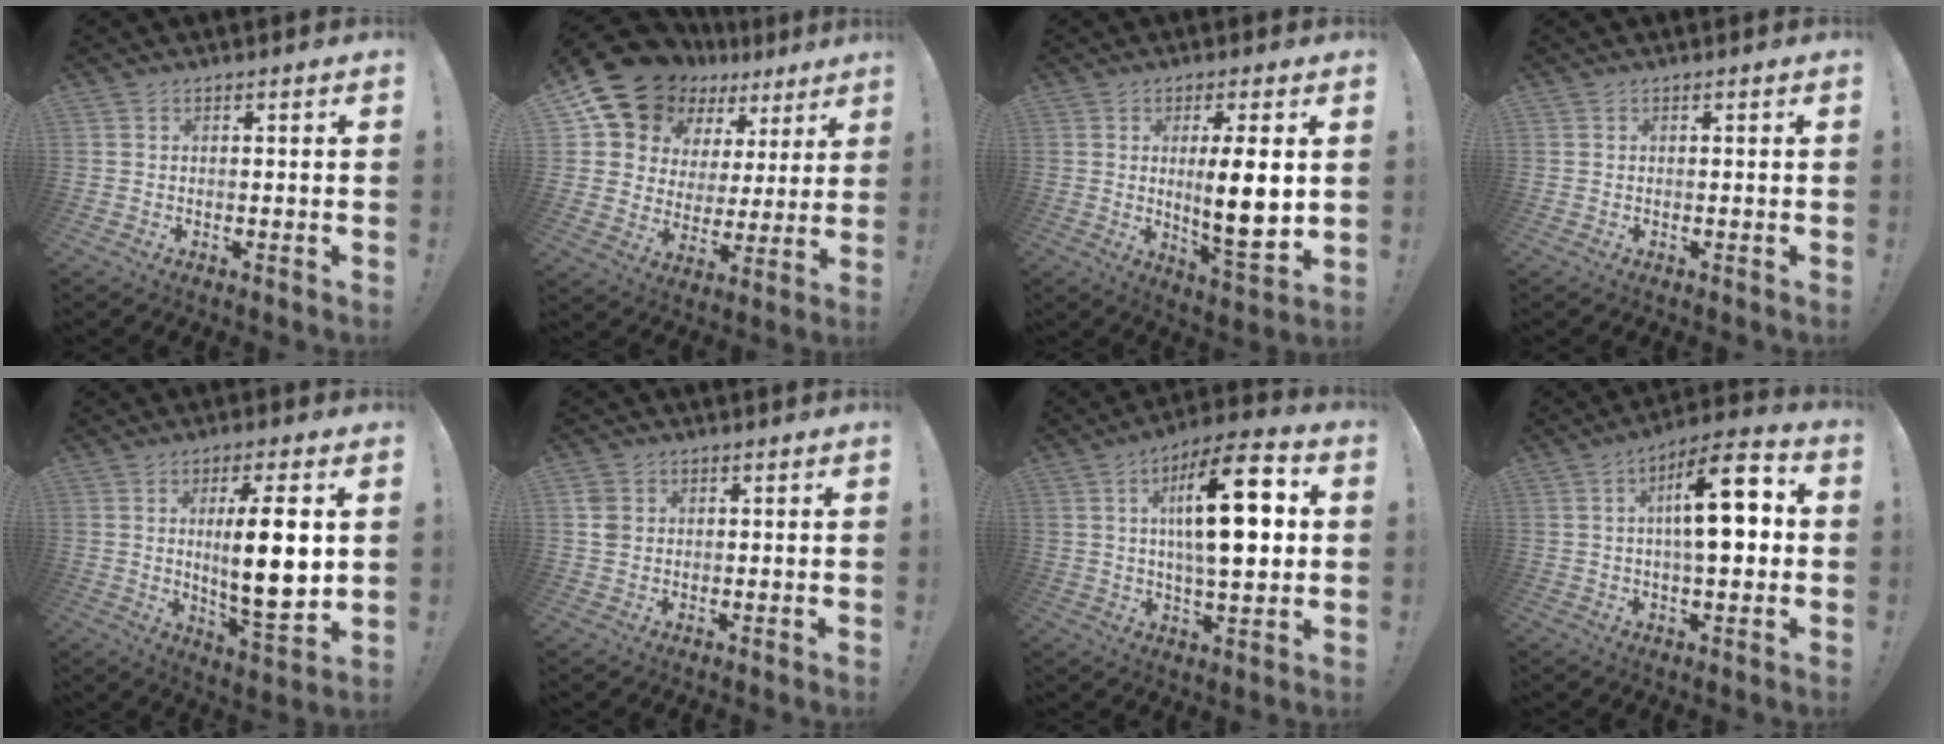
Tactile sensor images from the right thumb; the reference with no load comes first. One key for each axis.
{"total": 16.7, "fx": 12.9, "fy": 9.2, "fz": 5.2, "tx": -0.101, "ty": -0.089, "tz": 0.250}
{"total": 12.1, "fx": 1.4, "fy": 2.0, "fz": 11.8, "tx": -0.190, "ty": -0.020, "tz": 0.017}
{"total": 0.0}
{"total": 15.2, "fx": 2.3, "fy": 3.3, "fz": 14.7, "tx": -0.233, "ty": -0.023, "tz": 0.023}
{"total": 3.4, "fx": 0.8, "fy": 2.9, "fz": 1.5, "tx": -0.014, "ty": 0.003, "tz": 0.015}
{"total": 19.9, "fx": 3.6, "fy": 7.1, "fz": 18.3, "tx": -0.284, "ty": -0.006, "tz": 0.043}
{"total": 15.2, "fx": 1.4, "fy": 5.7, "fz": 14.1, "tx": -0.199, "ty": 0.003, "tz": 0.014}